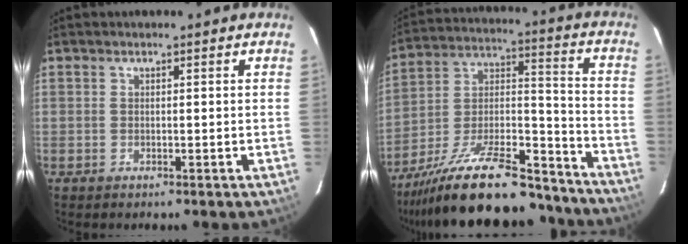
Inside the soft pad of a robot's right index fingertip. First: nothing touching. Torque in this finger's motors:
{"motor_torque": [1.12, -1.01, 1.05, 0.21]}